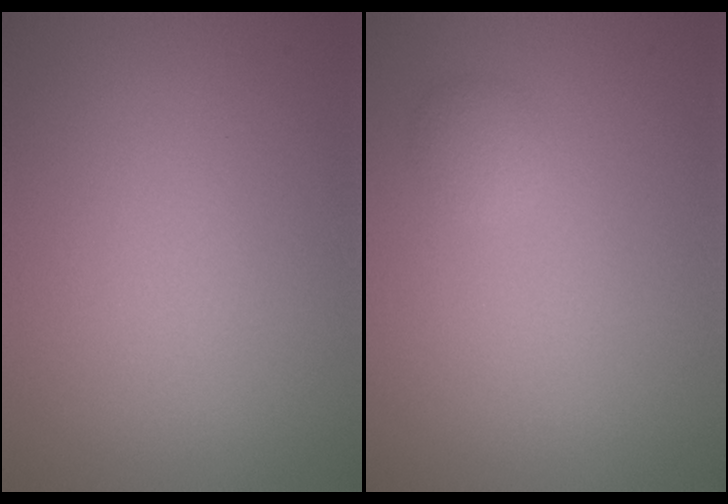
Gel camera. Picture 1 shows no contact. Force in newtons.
{"total": 1.1, "press": 1.1, "slide": 0.0}